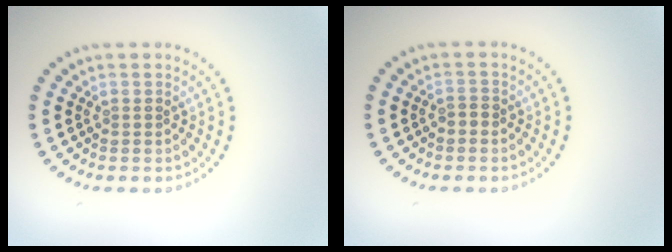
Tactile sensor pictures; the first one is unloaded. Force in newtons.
{"total": 0.8, "press": 0.8, "slide": 0.3}